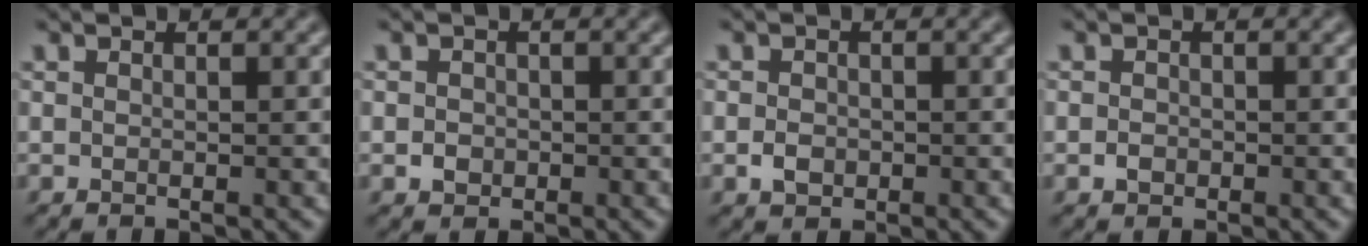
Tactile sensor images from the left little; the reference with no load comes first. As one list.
[{"total": 1.2, "force": [-0.3, 1.1, 0.4], "torque": [-0.004, -0.005, -0.009]}, {"total": 1.6, "force": [-0.5, 1.2, 0.8], "torque": [-0.014, -0.003, -0.013]}, {"total": 0.9, "force": [-0.4, 0.7, 0.4], "torque": [-0.006, -0.003, -0.010]}]